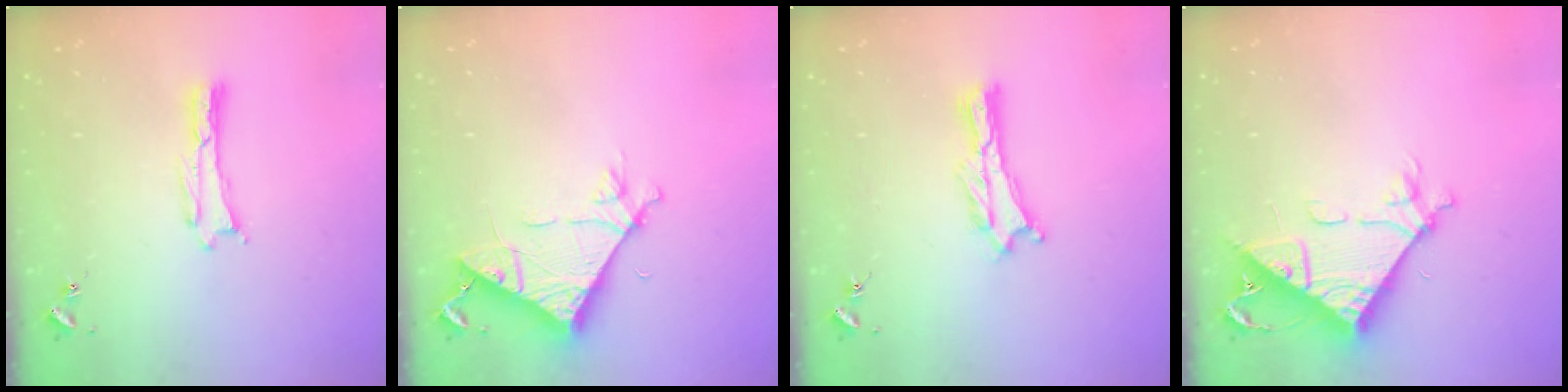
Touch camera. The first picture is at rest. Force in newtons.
{"total": 7.3, "press": 7.3, "slide": 0.6}
{"total": 0.9, "press": 0.9, "slide": 0.2}
{"total": 9.6, "press": 9.5, "slide": 1.0}